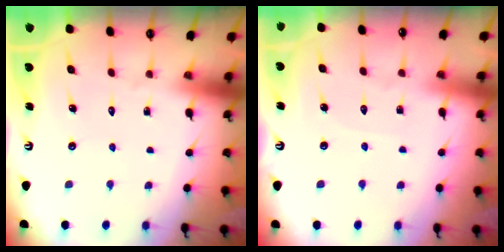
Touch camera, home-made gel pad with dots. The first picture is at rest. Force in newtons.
{"total": 2.4, "press": 2.4, "slide": 0.4}